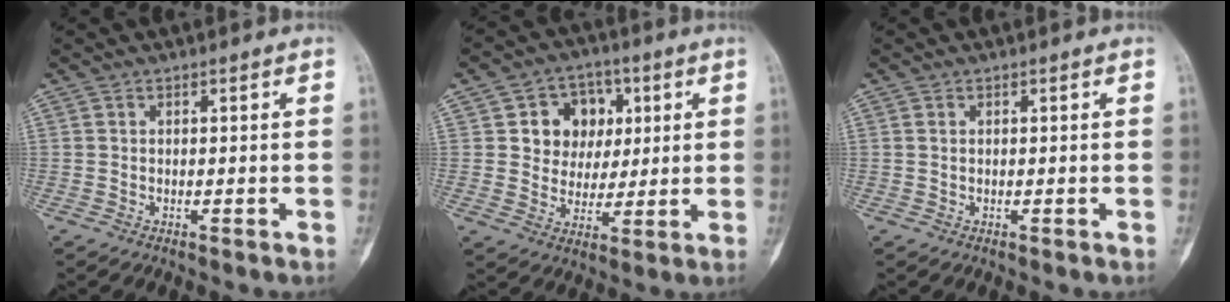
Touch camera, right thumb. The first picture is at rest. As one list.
[{"total": 10.5, "force": [2.8, 9.1, 4.5], "torque": [-0.013, -0.001, 0.045]}, {"total": 0.6, "force": [0.2, 0.4, 0.4], "torque": [-0.013, 0.003, 0.005]}]